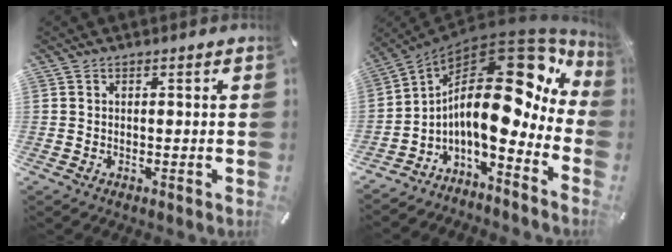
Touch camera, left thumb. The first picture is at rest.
{"total": 21.4, "force": [5.5, 9.3, 18.5], "torque": [-0.313, -0.056, 0.088]}